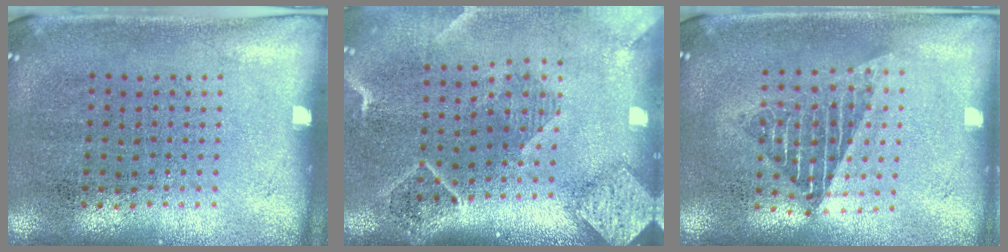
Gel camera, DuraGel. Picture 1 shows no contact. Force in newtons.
{"total": 2.6, "press": 2.0, "slide": 1.6}
{"total": 1.5, "press": 1.4, "slide": 0.7}